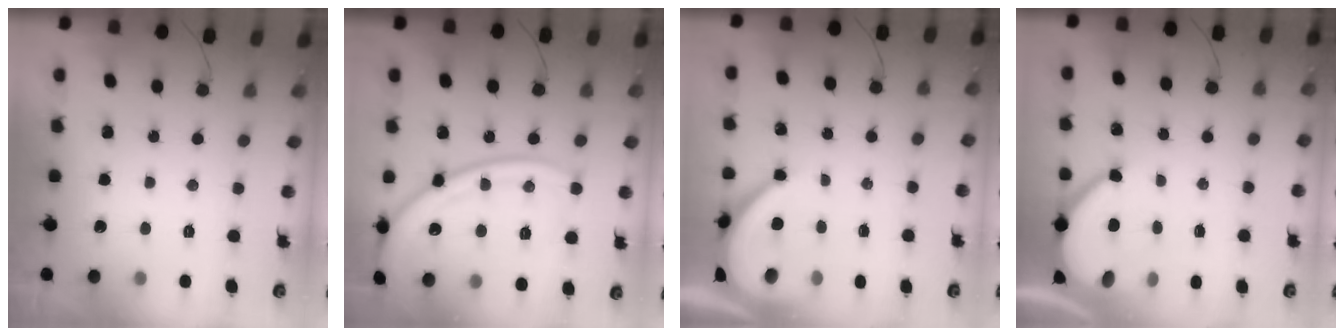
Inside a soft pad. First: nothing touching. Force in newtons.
{"total": 18.7, "press": 18.6, "slide": 2.3}
{"total": 9.8, "press": 9.8, "slide": 0.7}
{"total": 8.1, "press": 8.1, "slide": 0.4}